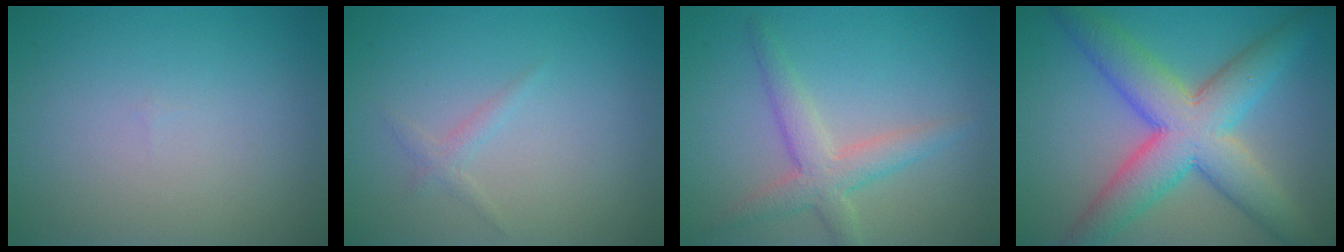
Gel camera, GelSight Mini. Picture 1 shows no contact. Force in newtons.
{"total": 1.0, "press": 1.0, "slide": 0.0}
{"total": 3.5, "press": 3.5, "slide": 0.3}
{"total": 9.1, "press": 9.1, "slide": 0.2}